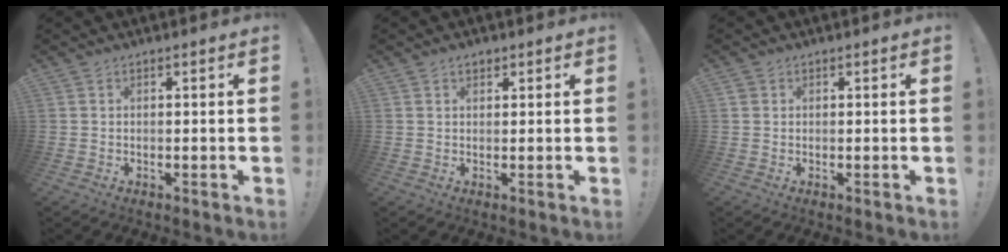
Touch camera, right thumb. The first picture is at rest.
{"total": 1.4, "force": [1.0, 0.8, 0.6], "torque": [-0.002, -0.003, 0.015]}
{"total": 1.1, "force": [0.5, 1.0, 0.3], "torque": [-0.009, 0.003, 0.011]}